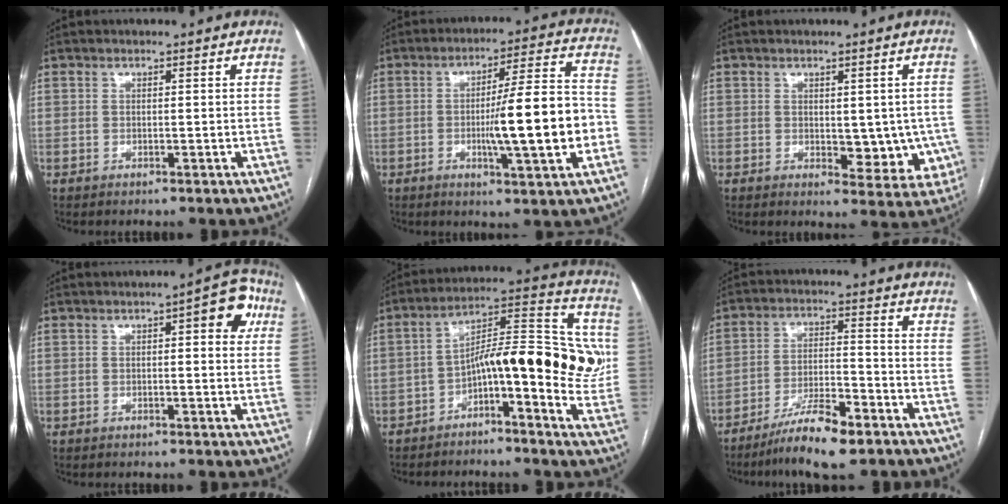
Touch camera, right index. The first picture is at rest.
{"total": 13.8, "force": [-2.8, 0.7, 13.5], "torque": [-0.208, 0.004, -0.041]}
{"total": 7.3, "force": [-0.5, 4.1, 6.0], "torque": [-0.047, -0.005, 0.001]}
{"total": 5.8, "force": [1.8, 1.6, 5.3], "torque": [-0.057, 0.014, 0.011]}
{"total": 15.9, "force": [-1.8, 4.6, 15.1], "torque": [-0.224, 0.048, -0.029]}
{"total": 10.0, "force": [-7.0, 1.5, 7.1], "torque": [-0.130, -0.016, -0.123]}